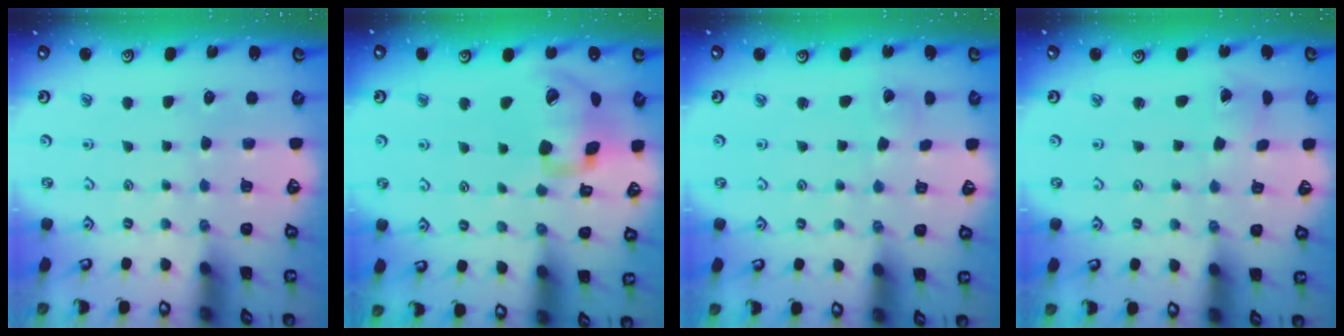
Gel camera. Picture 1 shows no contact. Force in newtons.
{"total": 17.5, "press": 17.4, "slide": 2.5}
{"total": 0.8, "press": 0.8, "slide": 0.1}
{"total": 1.1, "press": 1.0, "slide": 0.4}